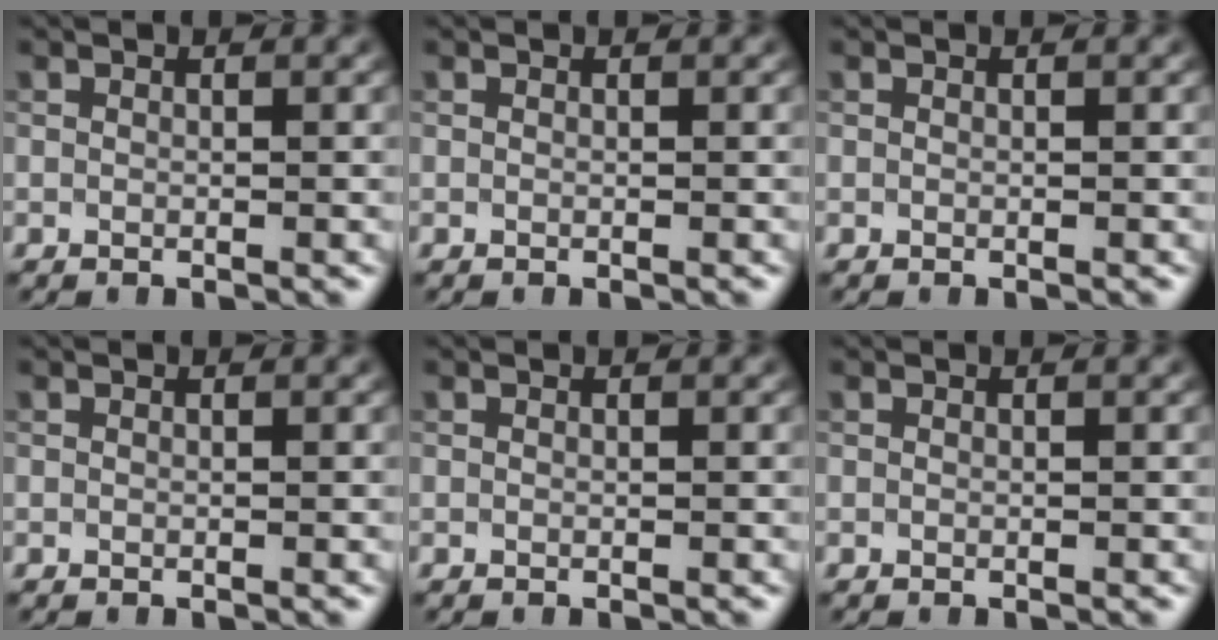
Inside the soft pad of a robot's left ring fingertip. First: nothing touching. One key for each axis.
{"total": 0.0}
{"total": 0.0}
{"total": 0.0}
{"total": 0.0}
{"total": 0.0}